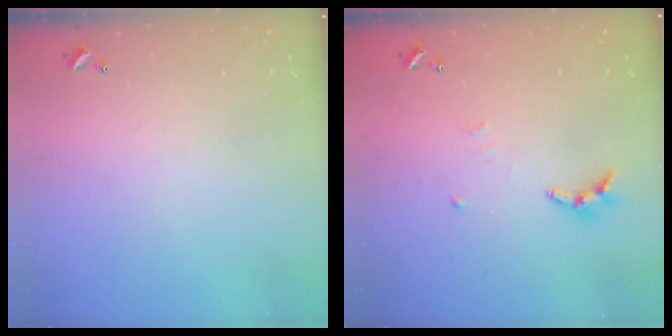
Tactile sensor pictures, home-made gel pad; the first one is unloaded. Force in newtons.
{"total": 7.9, "press": 7.9, "slide": 0.2}